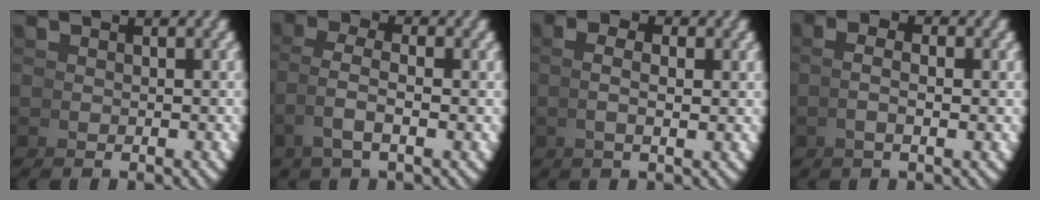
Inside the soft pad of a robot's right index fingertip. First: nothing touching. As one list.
[{"total": 2.3, "force": [0.4, -0.1, 2.3], "torque": [-0.050, -0.002, 0.015]}, {"total": 2.1, "force": [0.9, -0.4, 1.9], "torque": [-0.035, 0.005, 0.017]}, {"total": 2.1, "force": [0.5, -0.3, 2.0], "torque": [-0.036, 0.006, 0.008]}]